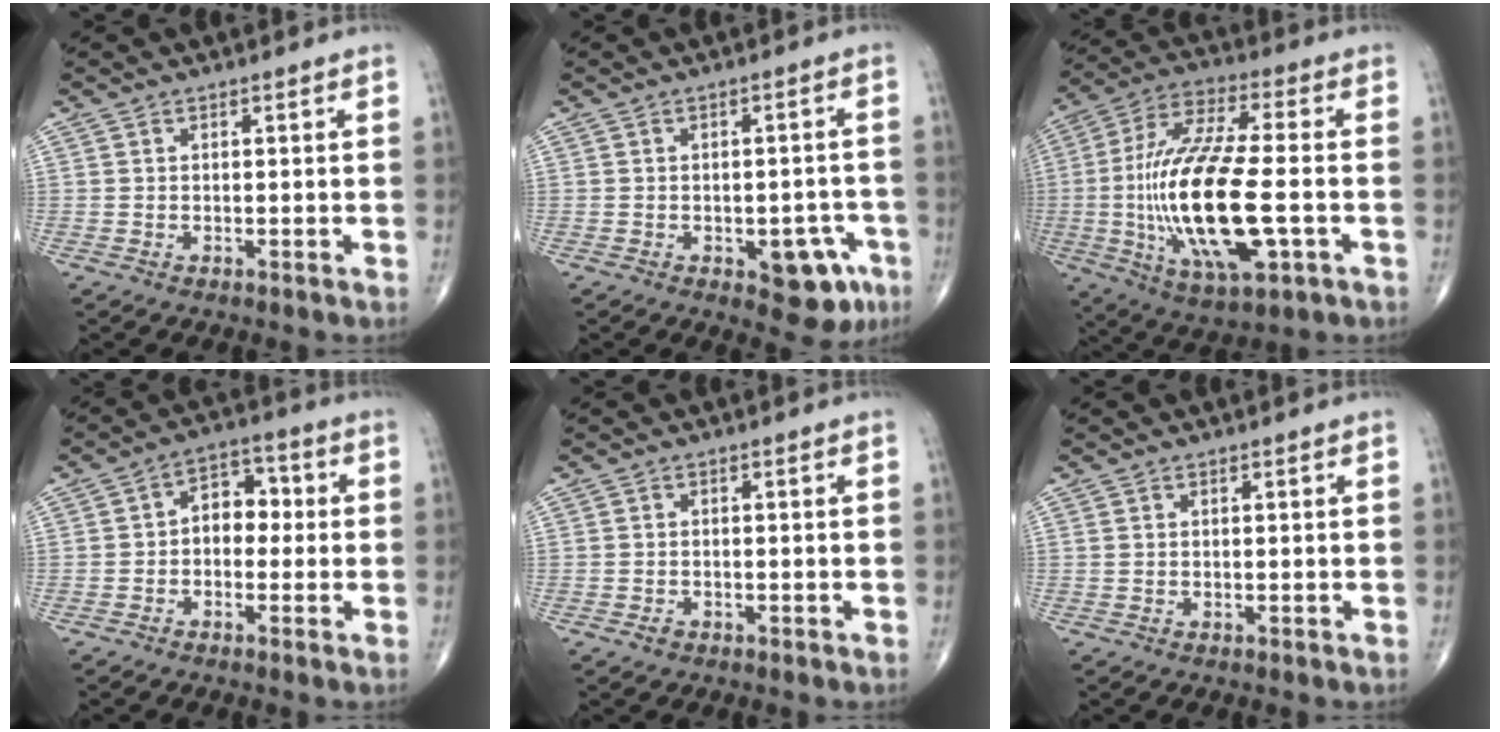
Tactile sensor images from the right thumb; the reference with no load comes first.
{"total": 8.6, "force": [-3.7, 4.2, 6.5], "torque": [-0.045, 0.019, -0.039]}
{"total": 23.3, "force": [-3.5, 7.9, 21.6], "torque": [-0.445, 0.010, -0.052]}
{"total": 6.7, "force": [-0.2, 4.8, 4.7], "torque": [-0.038, 0.027, -0.017]}
{"total": 1.1, "force": [-0.6, 0.7, 0.5], "torque": [-0.006, 0.004, -0.011]}
{"total": 0.0}